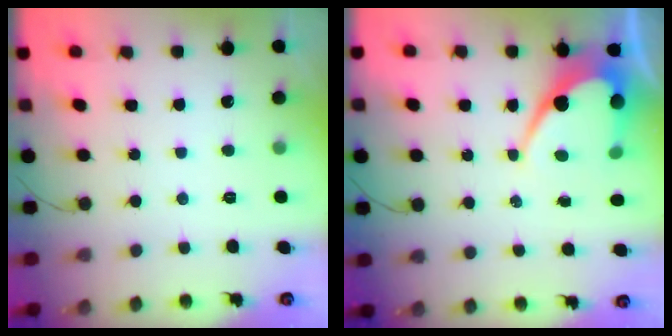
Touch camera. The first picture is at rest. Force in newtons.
{"total": 10.3, "press": 10.3, "slide": 0.7}